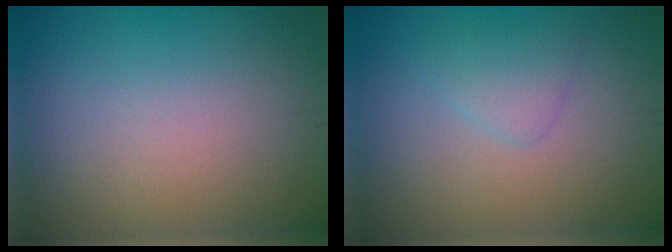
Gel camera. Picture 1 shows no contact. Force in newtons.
{"total": 1.8, "press": 1.8, "slide": 0.1}